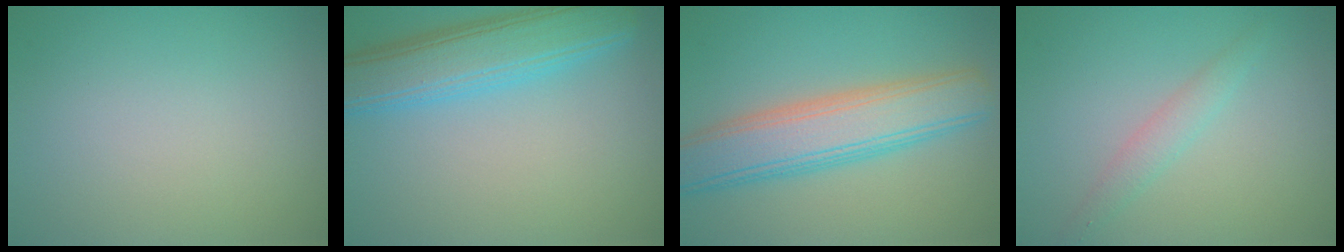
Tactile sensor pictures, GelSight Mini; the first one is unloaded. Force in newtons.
{"total": 6.3, "press": 6.3, "slide": 0.1}
{"total": 6.9, "press": 6.9, "slide": 0.2}
{"total": 1.6, "press": 1.6, "slide": 0.1}